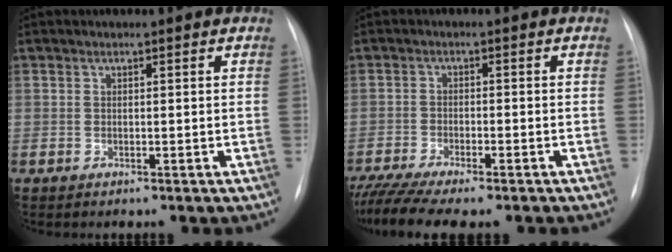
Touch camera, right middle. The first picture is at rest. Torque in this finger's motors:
{"motor_torque": [0.92, -0.86, 0.19, 0.07]}